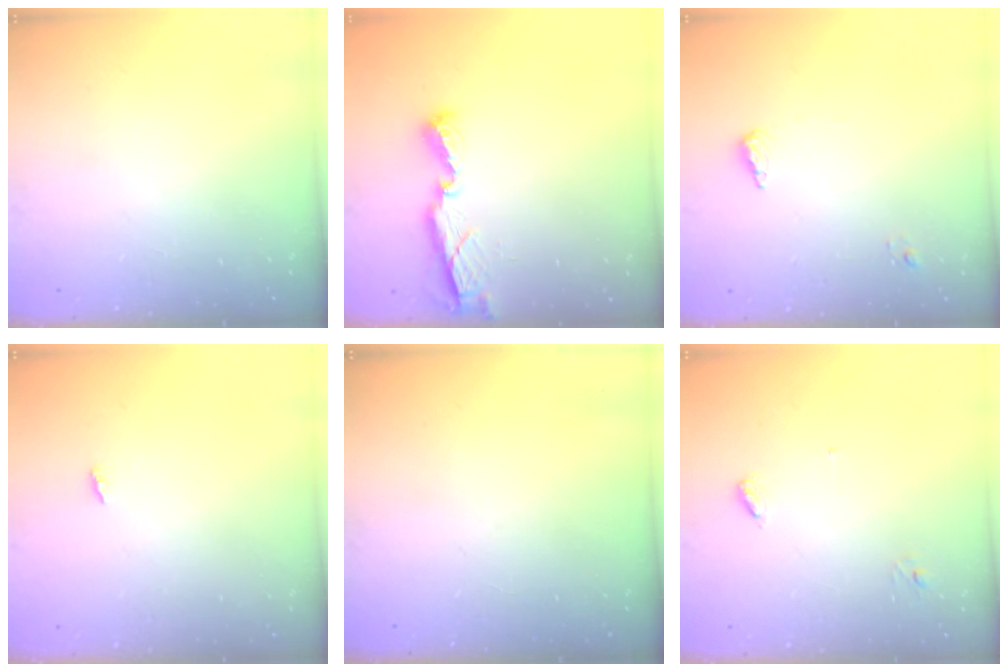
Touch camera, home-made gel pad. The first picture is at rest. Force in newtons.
{"total": 7.7, "press": 7.7, "slide": 0.2}
{"total": 5.6, "press": 5.4, "slide": 1.2}
{"total": 1.9, "press": 1.9, "slide": 0.2}
{"total": 0.0}
{"total": 3.4, "press": 3.4, "slide": 0.3}